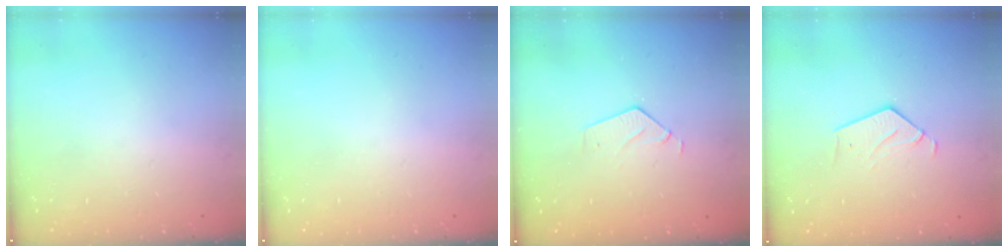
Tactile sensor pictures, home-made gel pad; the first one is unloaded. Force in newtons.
{"total": 0.0}
{"total": 2.6, "press": 2.6, "slide": 0.2}
{"total": 2.8, "press": 2.8, "slide": 0.2}